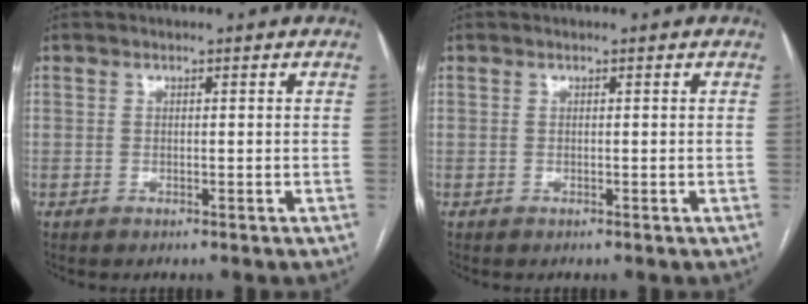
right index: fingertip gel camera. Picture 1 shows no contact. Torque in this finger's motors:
{"motor_torque": [0.00, 0.00, 0.01, 0.00]}